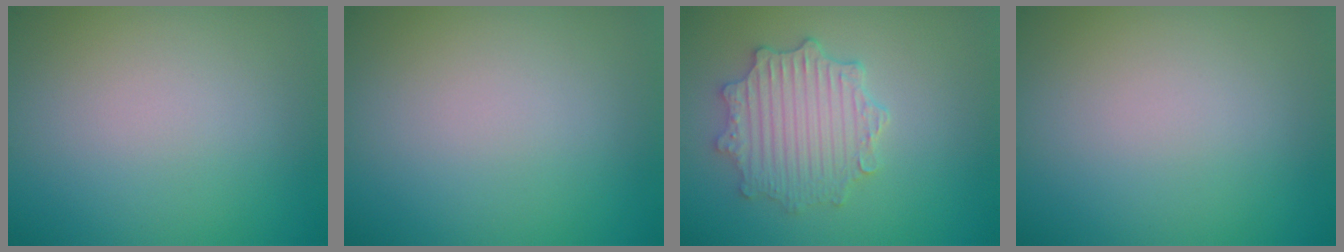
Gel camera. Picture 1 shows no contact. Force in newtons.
{"total": 0.0}
{"total": 4.5, "press": 3.8, "slide": 2.4}
{"total": 0.0}